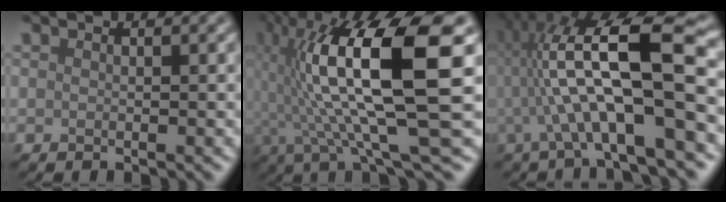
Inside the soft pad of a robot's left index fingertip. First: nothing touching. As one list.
[{"total": 13.8, "force": [1.6, 3.4, 13.3], "torque": [-0.238, 0.010, 0.032]}, {"total": 10.9, "force": [-0.3, 2.0, 10.7], "torque": [-0.189, 0.027, -0.001]}]